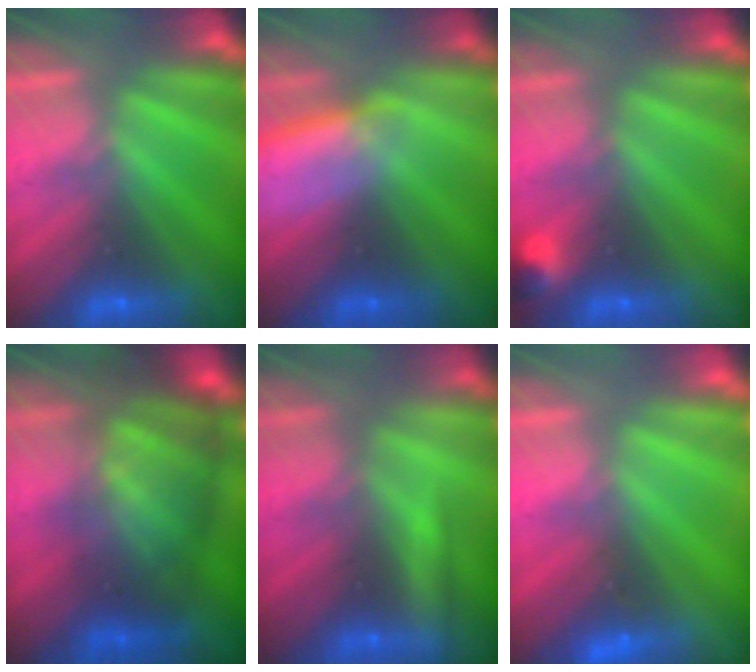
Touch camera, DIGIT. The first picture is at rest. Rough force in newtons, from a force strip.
{"total": 3.3}
{"total": 2.9}
{"total": 10.7}
{"total": 2.1}
{"total": 2.3}